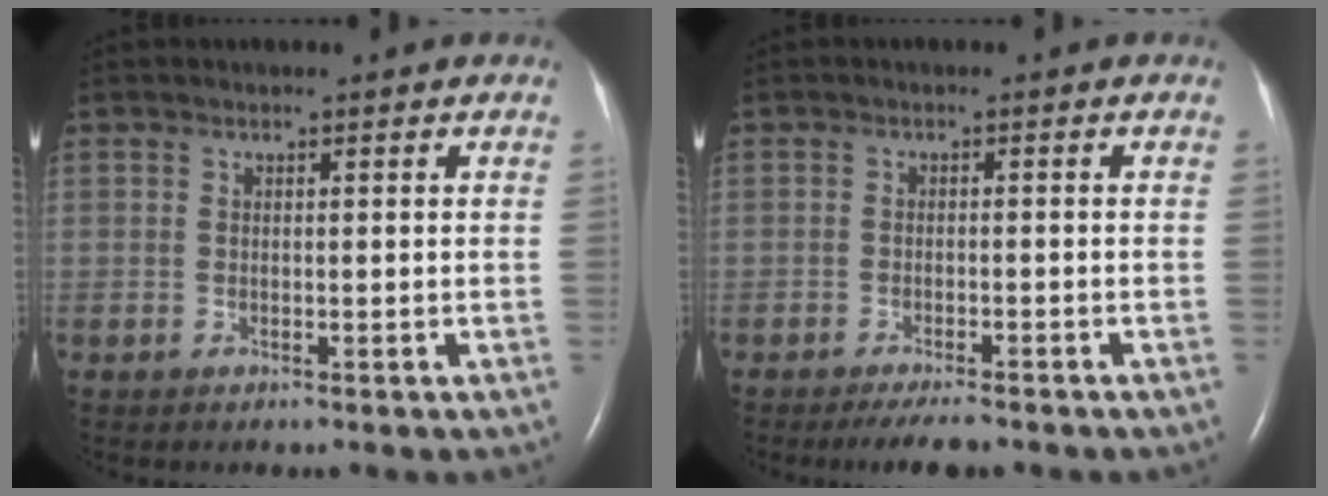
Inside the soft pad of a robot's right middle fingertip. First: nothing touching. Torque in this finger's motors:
{"motor_torque": [0.01, 0.00, 0.02, 0.01]}